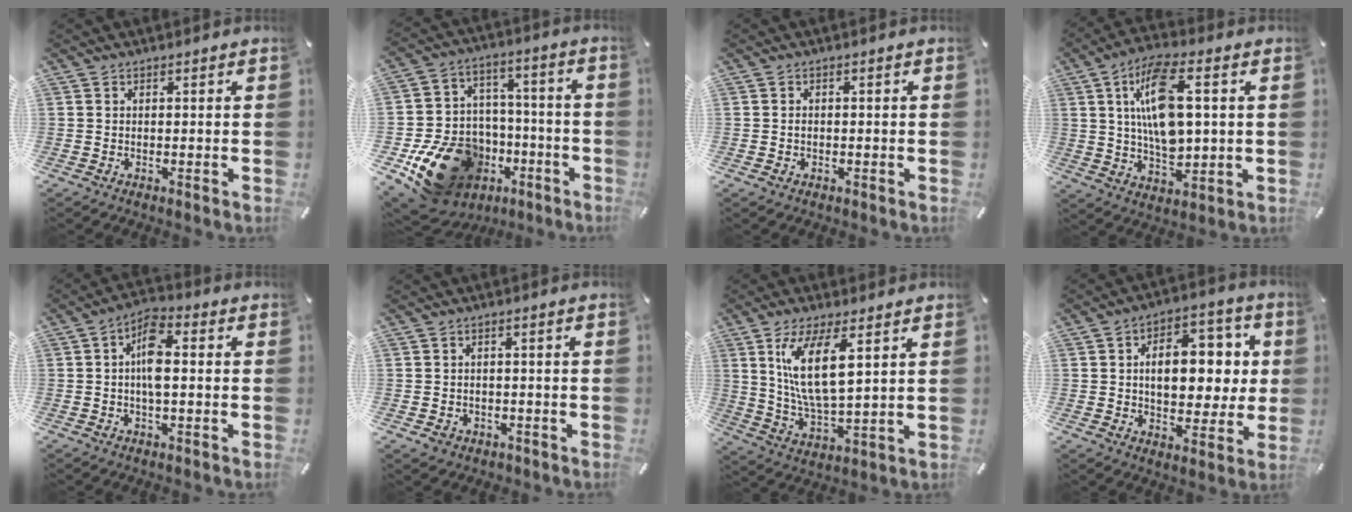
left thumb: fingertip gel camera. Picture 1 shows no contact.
{"total": 22.0, "force": [-9.0, 16.7, 11.2], "torque": [-0.169, 0.042, -0.113]}
{"total": 1.3, "force": [-0.3, 1.0, 0.9], "torque": [-0.018, 0.004, -0.007]}
{"total": 14.8, "force": [2.8, 7.1, 12.7], "torque": [-0.251, 0.002, 0.045]}
{"total": 7.1, "force": [-0.2, 3.1, 6.4], "torque": [-0.115, 0.013, -0.006]}
{"total": 3.0, "force": [-1.3, 2.5, 0.9], "torque": [-0.014, 0.006, -0.025]}
{"total": 12.8, "force": [5.2, 4.5, 10.7], "torque": [-0.212, -0.015, 0.088]}
{"total": 14.5, "force": [1.8, 9.7, 10.7], "torque": [-0.144, 0.002, 0.031]}